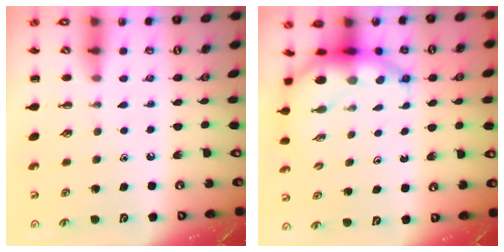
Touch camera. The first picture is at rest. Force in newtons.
{"total": 7.2, "press": 7.0, "slide": 1.8}